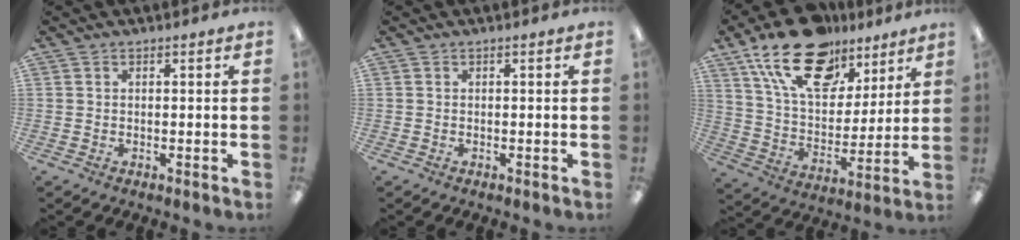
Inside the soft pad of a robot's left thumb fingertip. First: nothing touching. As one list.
[{"total": 0.0}, {"total": 21.8, "force": [14.0, 11.9, 11.9], "torque": [-0.207, -0.067, 0.249]}]